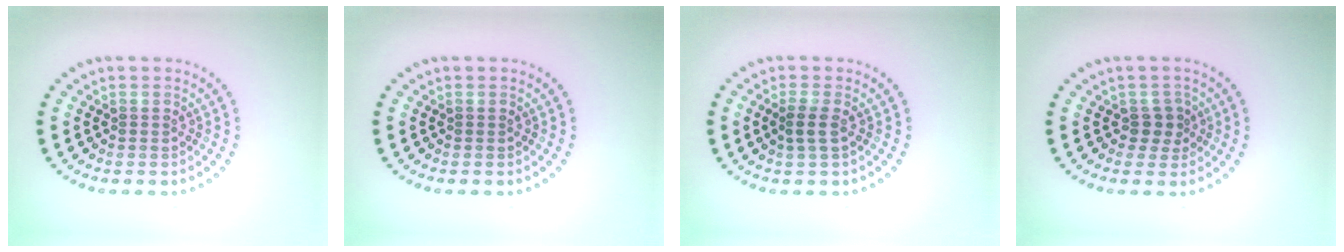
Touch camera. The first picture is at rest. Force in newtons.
{"total": 0.0}
{"total": 1.3, "press": 1.1, "slide": 0.6}
{"total": 1.7, "press": 1.4, "slide": 1.0}